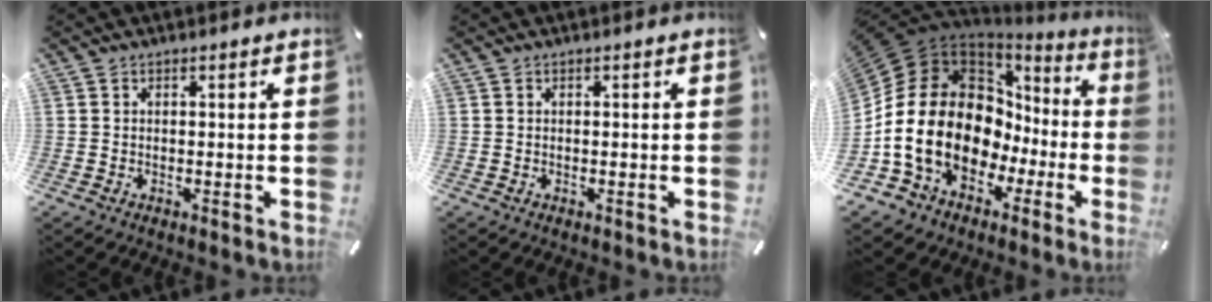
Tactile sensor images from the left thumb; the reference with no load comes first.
{"total": 0.0}
{"total": 22.0, "force": [-1.1, 16.2, 14.8], "torque": [-0.321, -0.022, -0.004]}